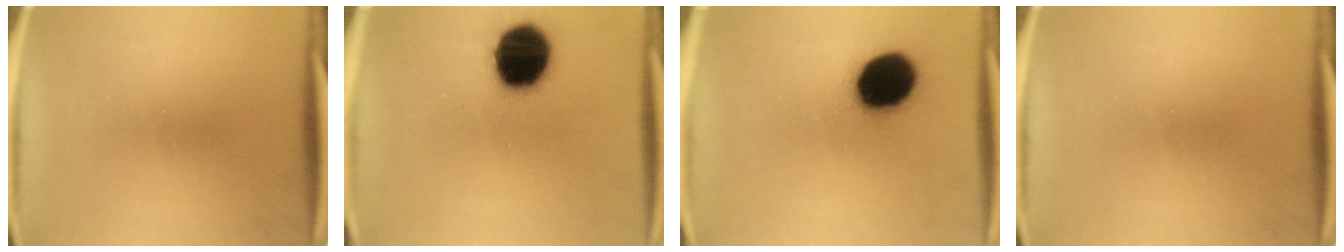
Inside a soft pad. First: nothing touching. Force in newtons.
{"total": 20.1}
{"total": 18.9}
{"total": 0.0}